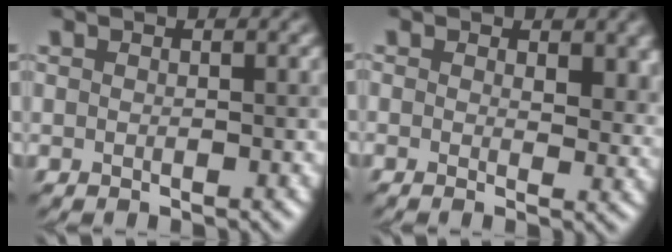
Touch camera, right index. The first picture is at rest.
{"total": 3.3, "force": [0.9, 1.9, 2.6], "torque": [-0.020, 0.002, 0.014]}